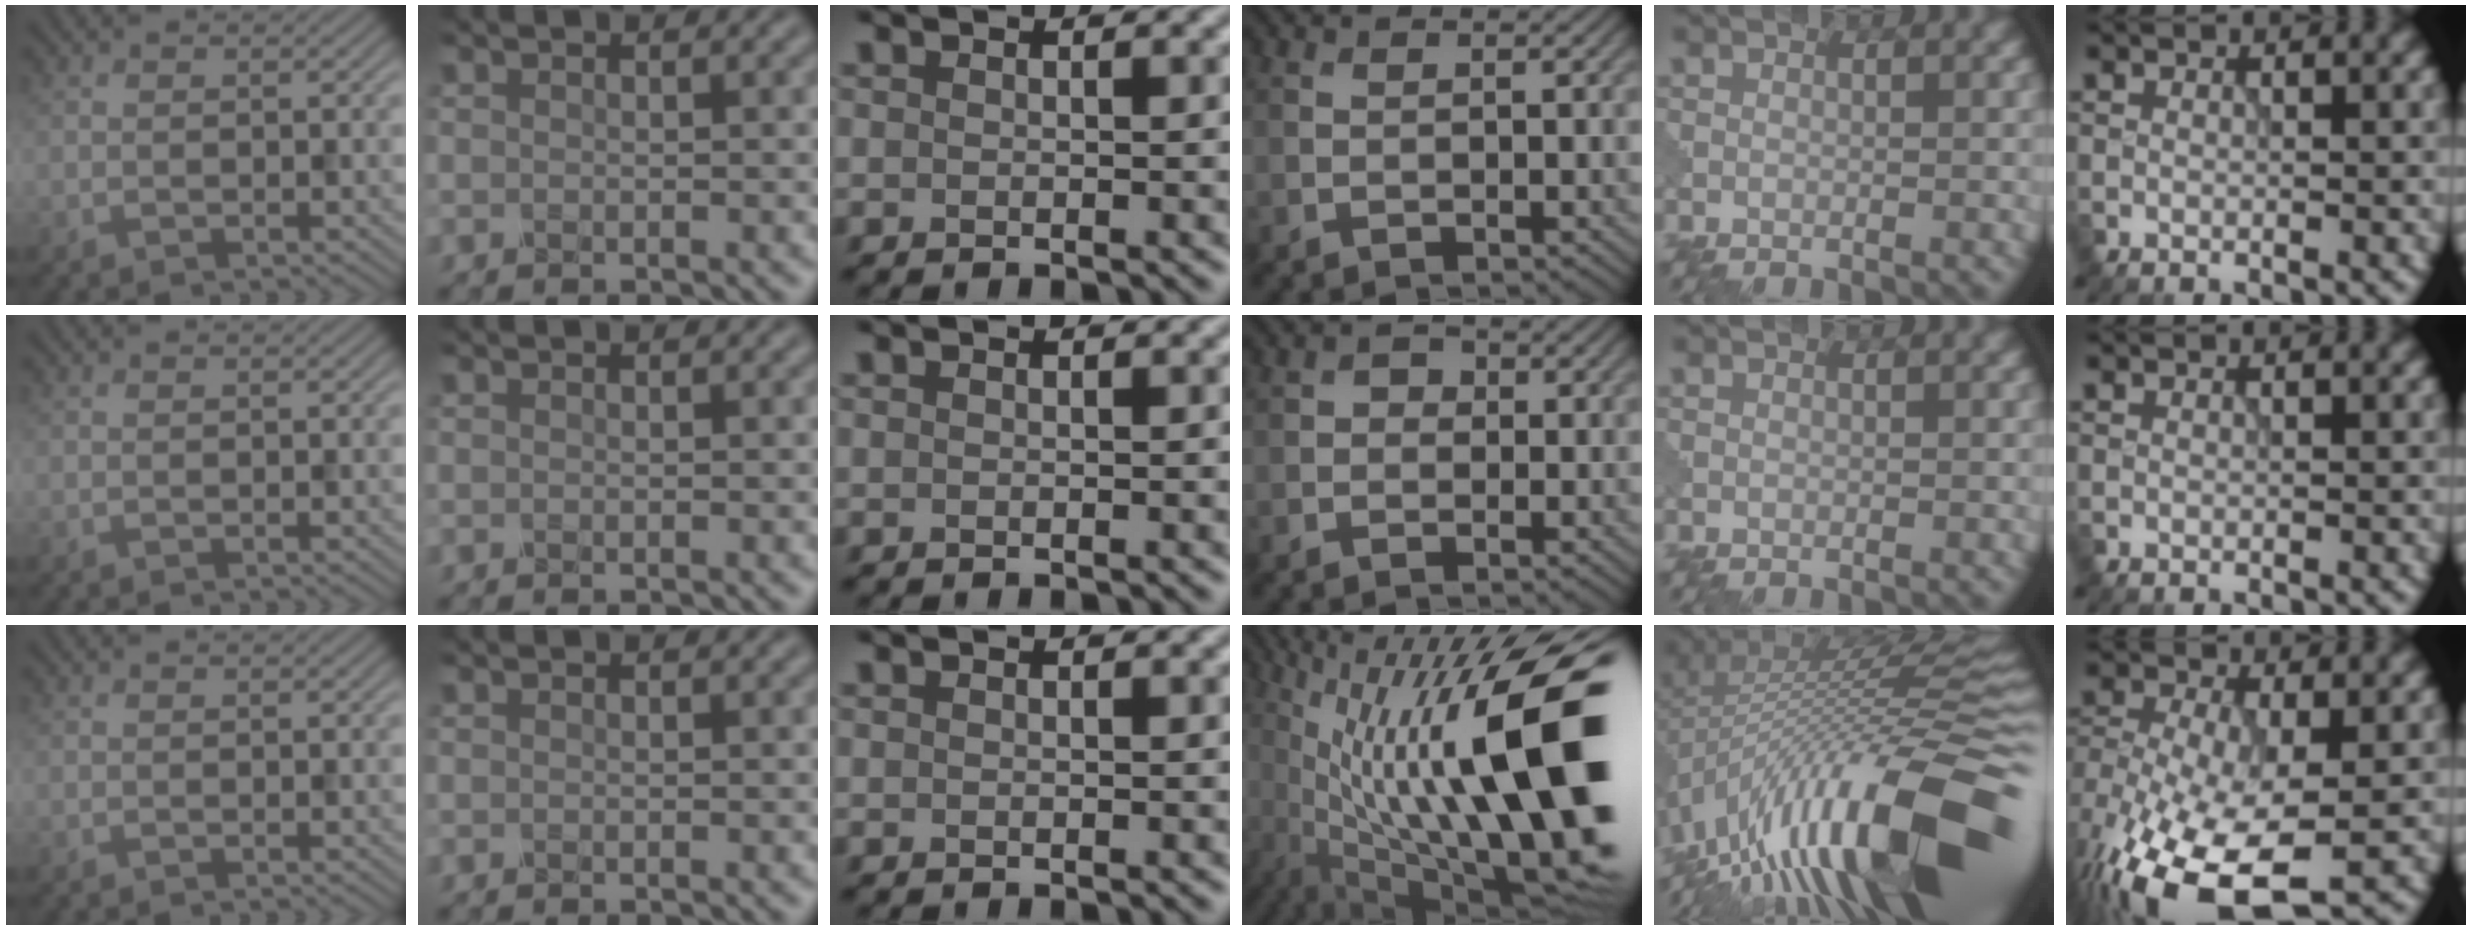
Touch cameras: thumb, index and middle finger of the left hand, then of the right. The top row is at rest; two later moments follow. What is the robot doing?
{"motion": "shake", "object": "plastic piggy bank"}